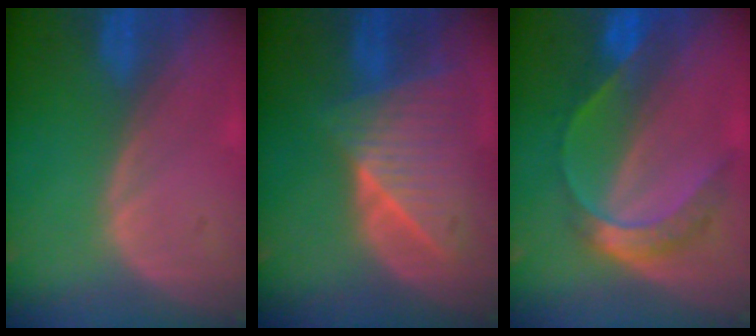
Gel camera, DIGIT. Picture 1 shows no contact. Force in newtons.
{"total": 9.0, "press": 8.1, "slide": 4.1}
{"total": 7.6, "press": 6.4, "slide": 4.2}